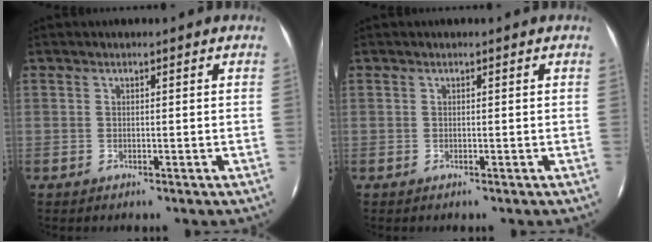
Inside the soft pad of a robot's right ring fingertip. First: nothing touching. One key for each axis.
{"total": 0.0}